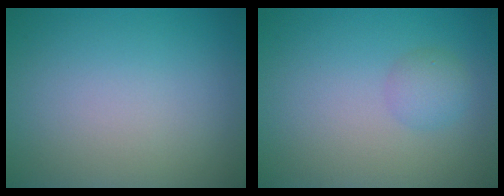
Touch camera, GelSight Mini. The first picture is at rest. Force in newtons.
{"total": 1.7, "press": 1.7, "slide": 0.0}